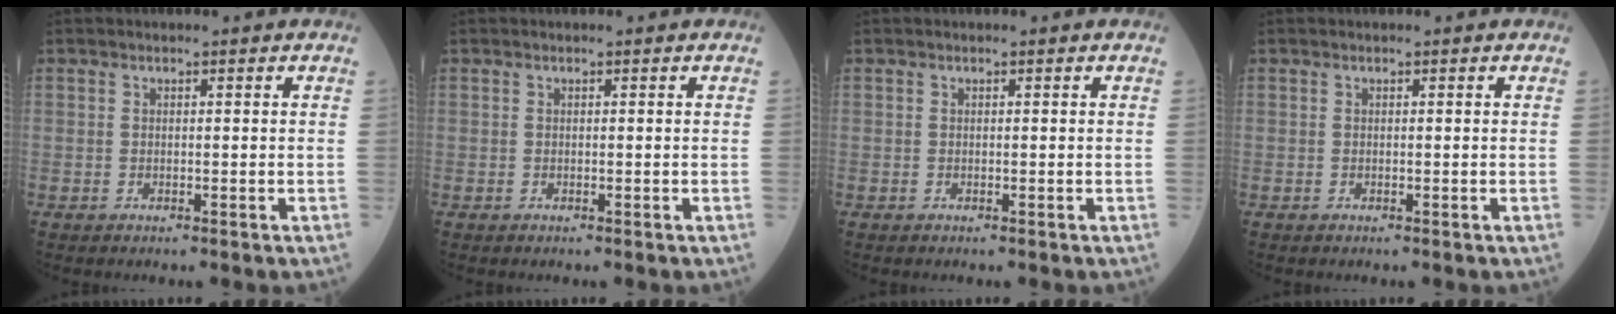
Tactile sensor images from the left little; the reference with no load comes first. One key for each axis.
{"total": 0.0}
{"total": 0.0}
{"total": 0.0}